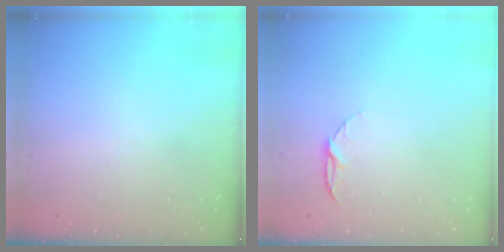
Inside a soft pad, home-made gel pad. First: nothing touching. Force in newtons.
{"total": 4.9, "press": 4.8, "slide": 0.6}